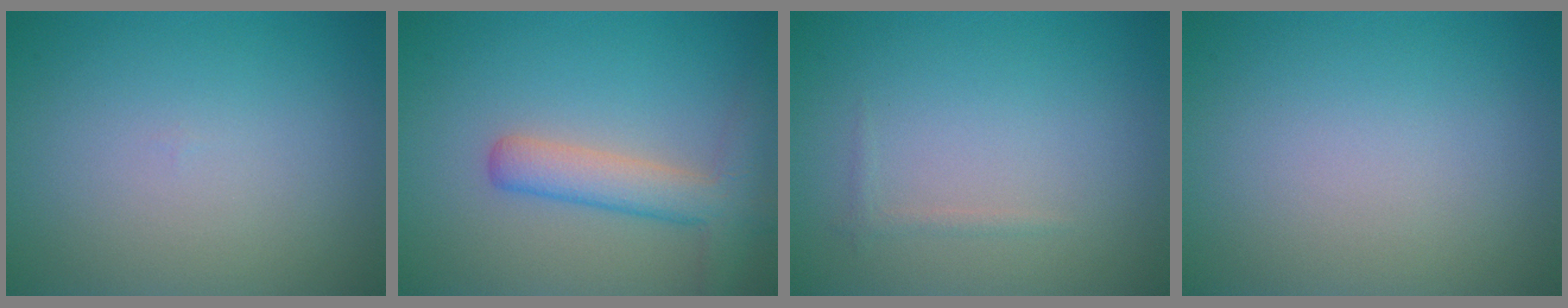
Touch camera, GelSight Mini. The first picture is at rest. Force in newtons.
{"total": 4.1, "press": 4.1, "slide": 0.2}
{"total": 0.6, "press": 0.6, "slide": 0.0}
{"total": 0.0}